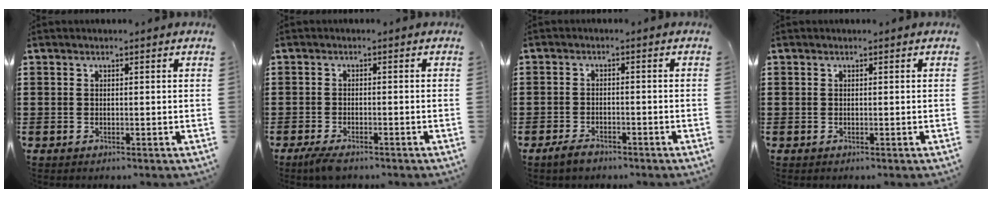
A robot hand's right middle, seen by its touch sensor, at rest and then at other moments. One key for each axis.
{"total": 2.2, "fx": -1.8, "fy": 0.4, "fz": 1.2, "tx": -0.043, "ty": -0.008, "tz": -0.041}
{"total": 2.4, "fx": -2.1, "fy": 1.0, "fz": 0.7, "tx": -0.022, "ty": 0.000, "tz": -0.044}
{"total": 0.0}